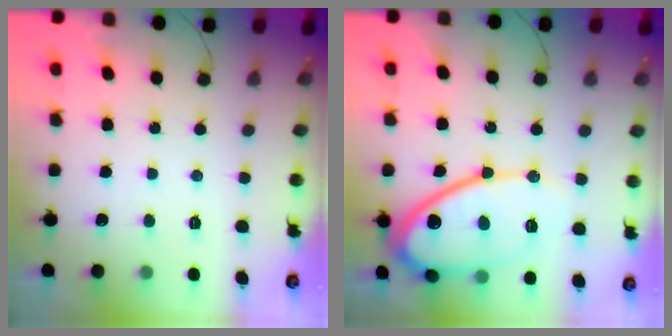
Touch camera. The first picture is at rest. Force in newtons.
{"total": 17.0, "press": 16.9, "slide": 1.5}